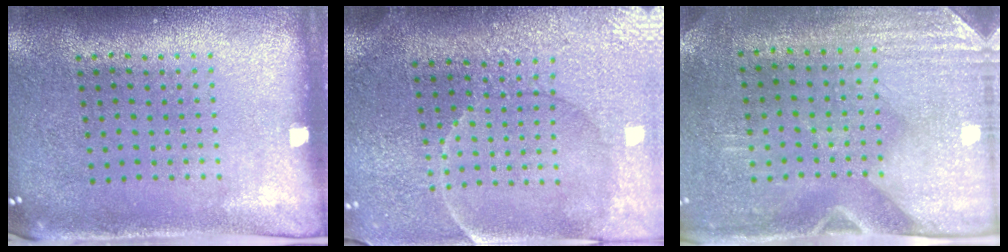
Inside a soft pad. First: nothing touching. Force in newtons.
{"total": 3.9, "press": 3.6, "slide": 1.4}
{"total": 2.9, "press": 2.5, "slide": 1.4}